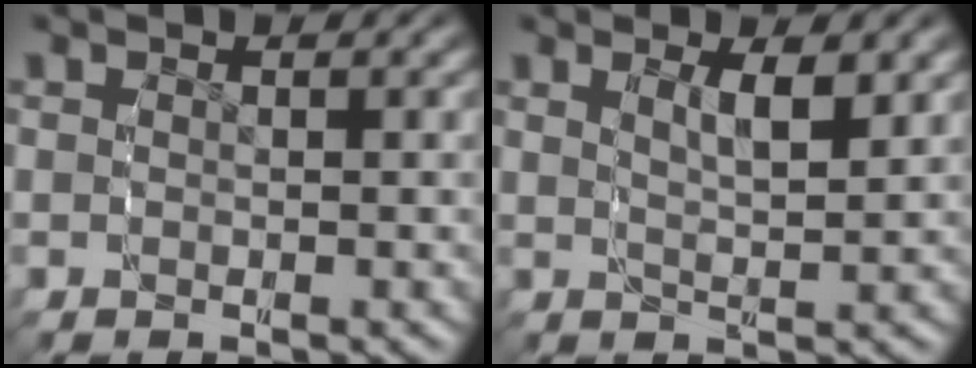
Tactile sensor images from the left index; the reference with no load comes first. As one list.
[{"total": 2.8, "force": [1.0, 0.8, 2.5], "torque": [-0.048, -0.010, 0.021]}]